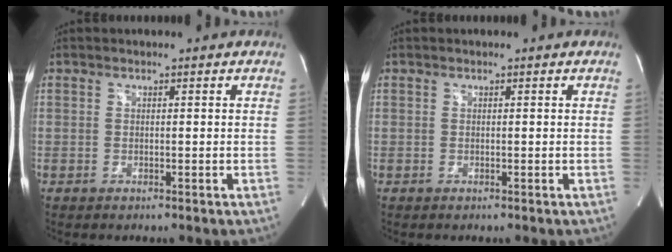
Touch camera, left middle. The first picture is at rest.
{"total": 0.0}